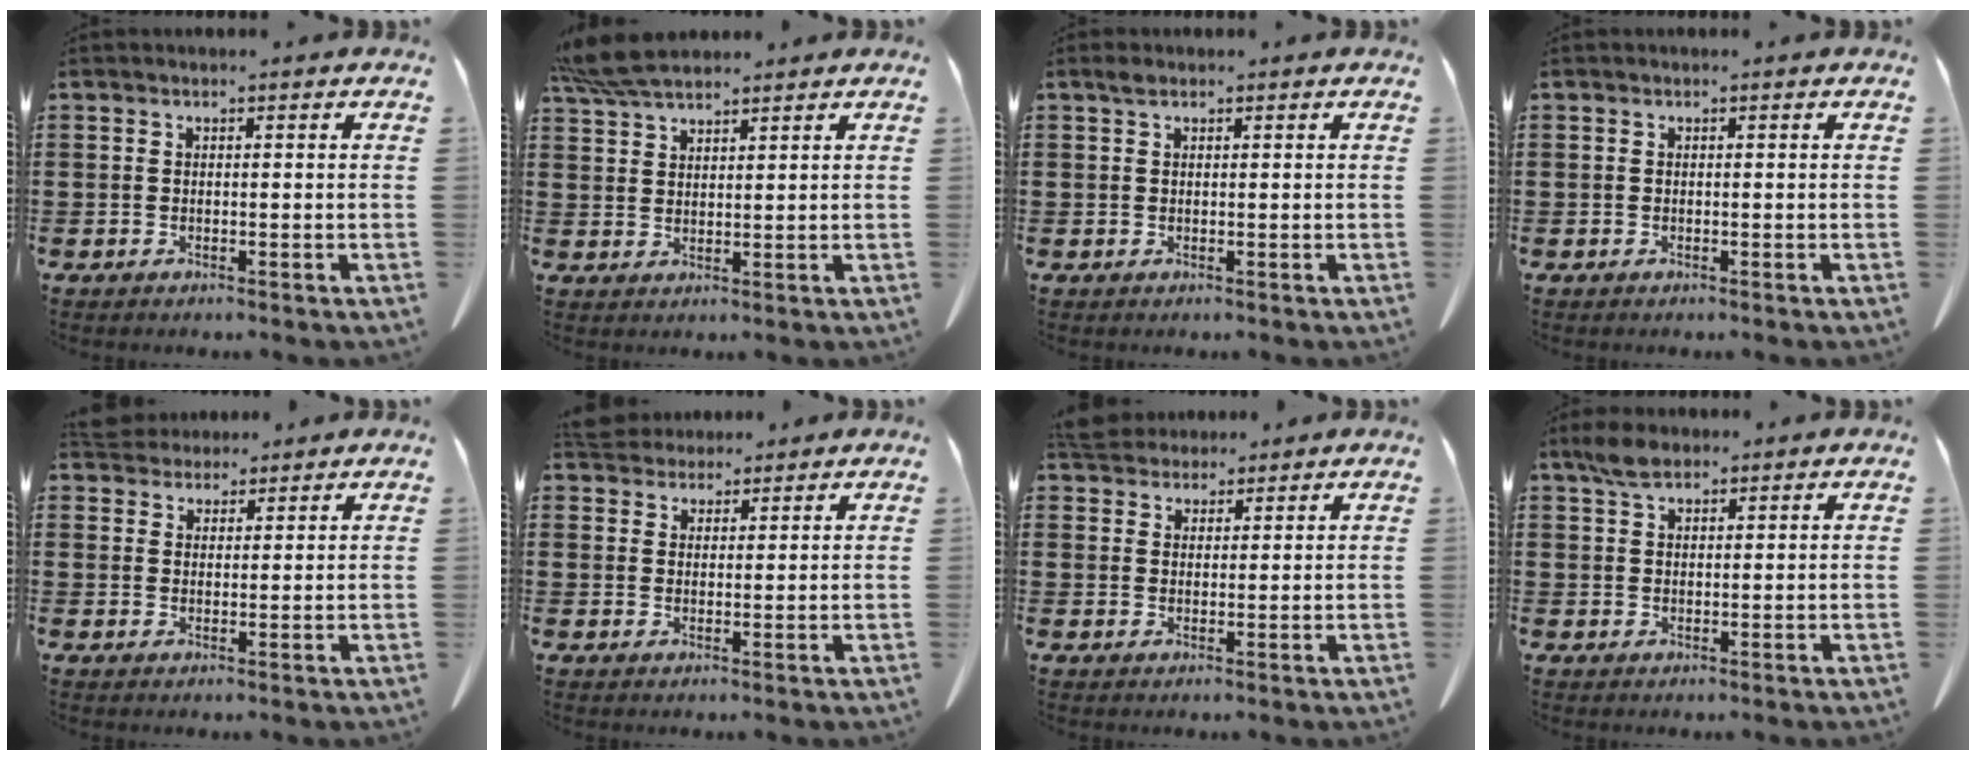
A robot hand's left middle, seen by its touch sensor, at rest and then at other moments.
{"total": 6.2, "force": [5.4, 1.3, 2.9], "torque": [-0.072, -0.009, 0.104]}
{"total": 1.0, "force": [0.6, 0.5, 0.6], "torque": [-0.015, 0.002, 0.013]}
{"total": 0.0}
{"total": 3.6, "force": [3.5, 1.0, 0.0], "torque": [-0.013, -0.008, 0.068]}
{"total": 4.0, "force": [3.8, 1.1, 0.3], "torque": [-0.019, -0.009, 0.075]}
{"total": 4.6, "force": [4.3, 1.3, 0.7], "torque": [-0.029, -0.008, 0.083]}
{"total": 3.6, "force": [2.7, 1.5, 1.8], "torque": [-0.043, 0.004, 0.051]}